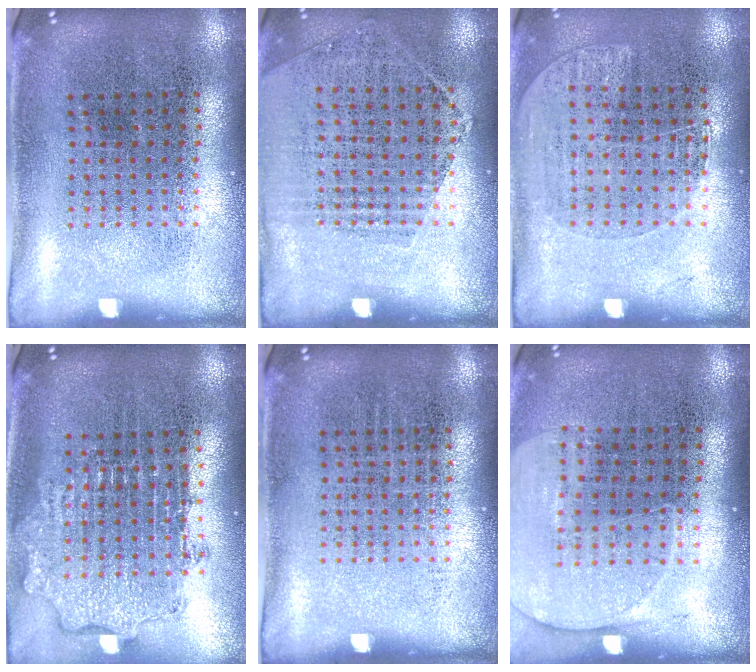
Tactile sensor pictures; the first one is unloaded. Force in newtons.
{"total": 1.2, "press": 1.0, "slide": 0.6}
{"total": 1.0, "press": 0.9, "slide": 0.5}
{"total": 1.9, "press": 1.5, "slide": 1.2}
{"total": 0.0}
{"total": 1.4, "press": 1.3, "slide": 0.6}